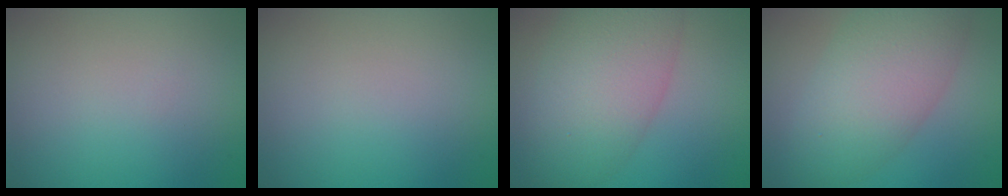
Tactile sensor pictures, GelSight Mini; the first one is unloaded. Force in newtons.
{"total": 0.0}
{"total": 8.6, "press": 8.6, "slide": 0.3}
{"total": 7.4, "press": 7.4, "slide": 0.4}